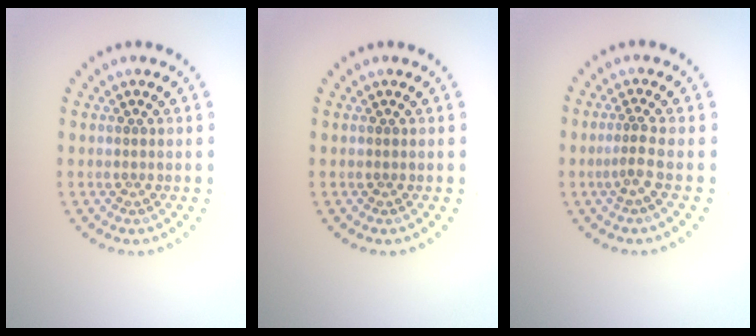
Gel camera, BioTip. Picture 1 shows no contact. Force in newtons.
{"total": 0.0}
{"total": 1.6, "press": 1.1, "slide": 1.1}